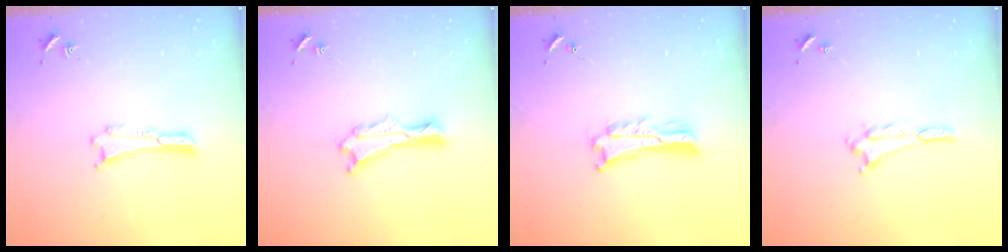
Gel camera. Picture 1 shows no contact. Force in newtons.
{"total": 0.9, "press": 0.9, "slide": 0.2}
{"total": 2.0, "press": 2.0, "slide": 0.3}
{"total": 1.3, "press": 1.3, "slide": 0.2}